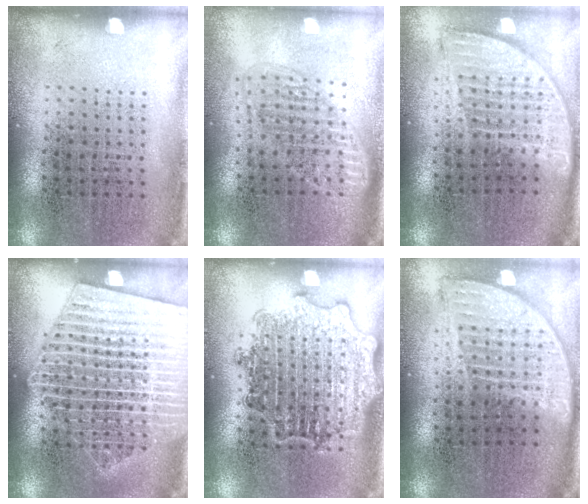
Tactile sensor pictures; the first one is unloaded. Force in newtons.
{"total": 1.5, "press": 1.3, "slide": 0.8}
{"total": 1.8, "press": 1.5, "slide": 1.0}
{"total": 4.0, "press": 3.9, "slide": 0.4}
{"total": 2.0, "press": 2.0, "slide": 0.3}
{"total": 1.8, "press": 1.5, "slide": 1.1}